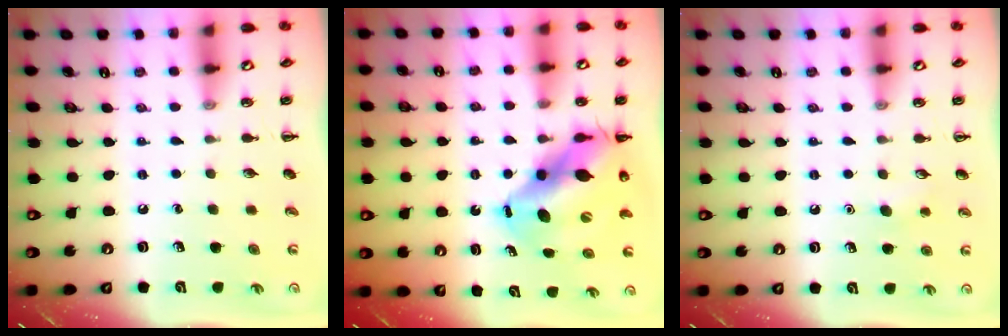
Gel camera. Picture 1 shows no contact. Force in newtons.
{"total": 14.1, "press": 13.6, "slide": 3.7}
{"total": 5.5, "press": 5.3, "slide": 1.4}